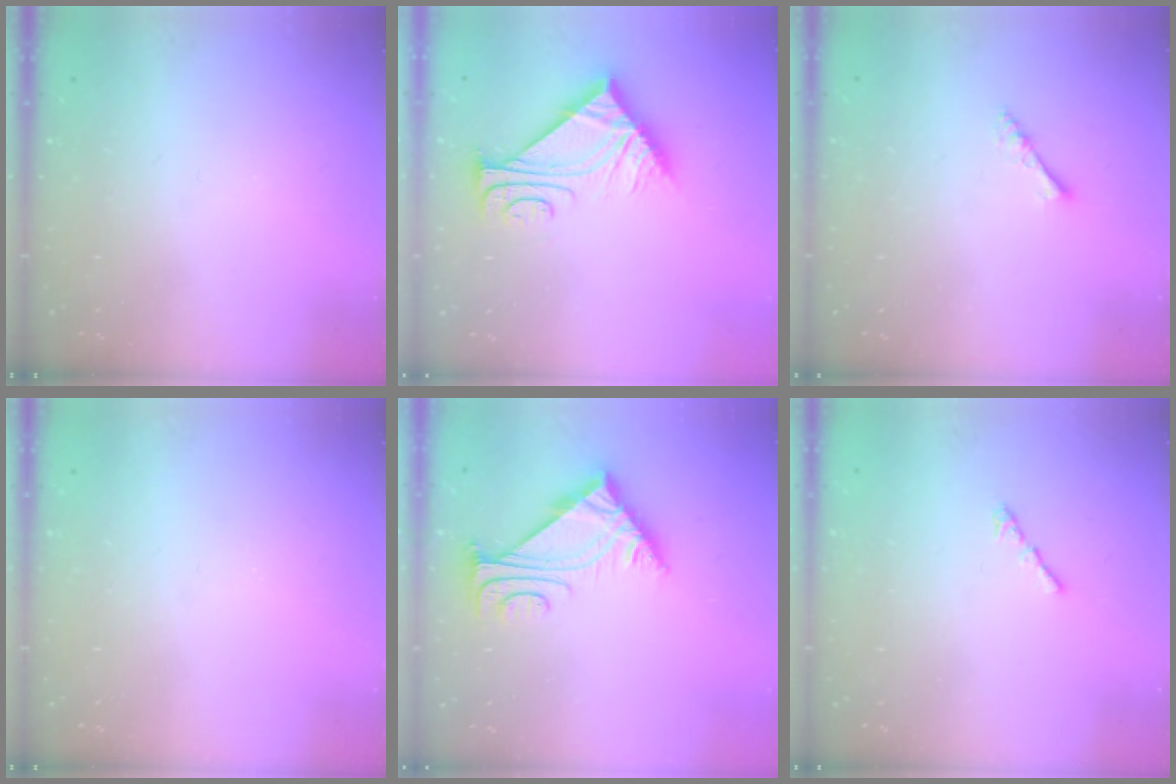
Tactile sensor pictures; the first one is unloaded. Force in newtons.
{"total": 8.7, "press": 8.7, "slide": 0.1}
{"total": 3.5, "press": 3.5, "slide": 0.6}
{"total": 0.0}
{"total": 6.2, "press": 6.2, "slide": 0.7}
{"total": 1.3, "press": 1.2, "slide": 0.6}